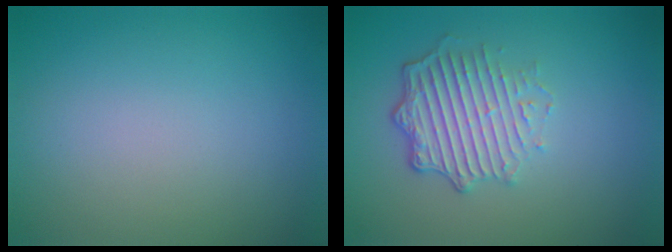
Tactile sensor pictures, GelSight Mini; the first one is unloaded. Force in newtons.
{"total": 4.9, "press": 3.6, "slide": 3.4}